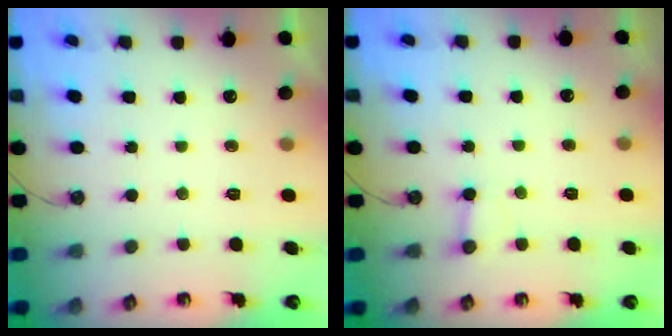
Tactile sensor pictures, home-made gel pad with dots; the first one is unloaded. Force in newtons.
{"total": 2.2, "press": 2.2, "slide": 0.2}